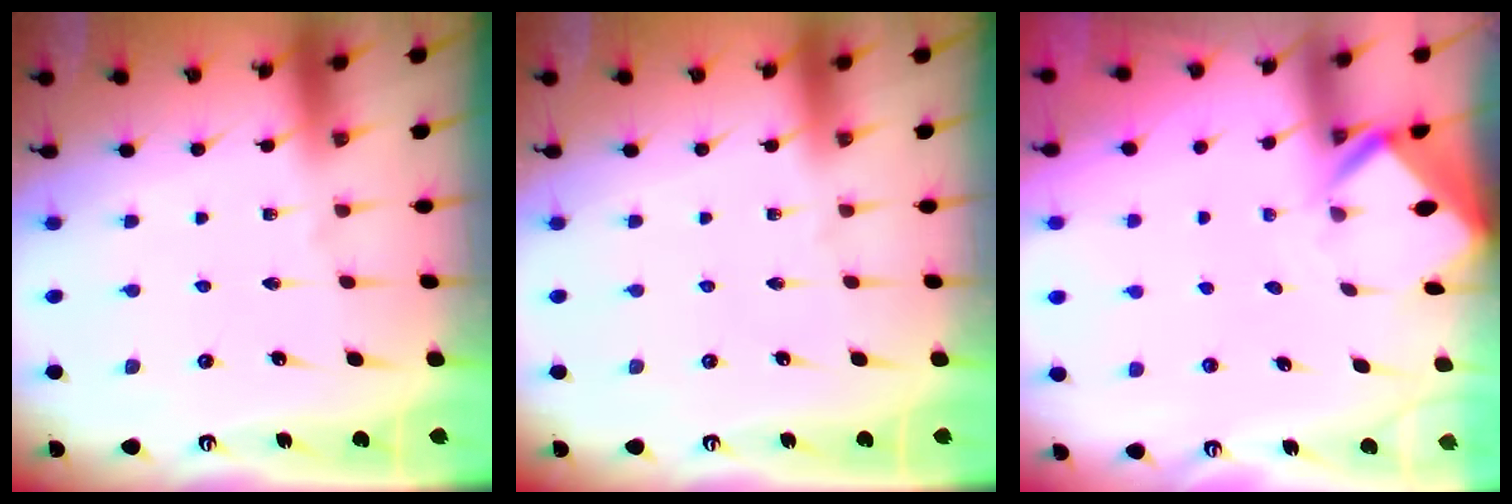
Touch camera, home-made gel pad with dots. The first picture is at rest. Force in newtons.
{"total": 0.0}
{"total": 2.7, "press": 2.7, "slide": 0.2}